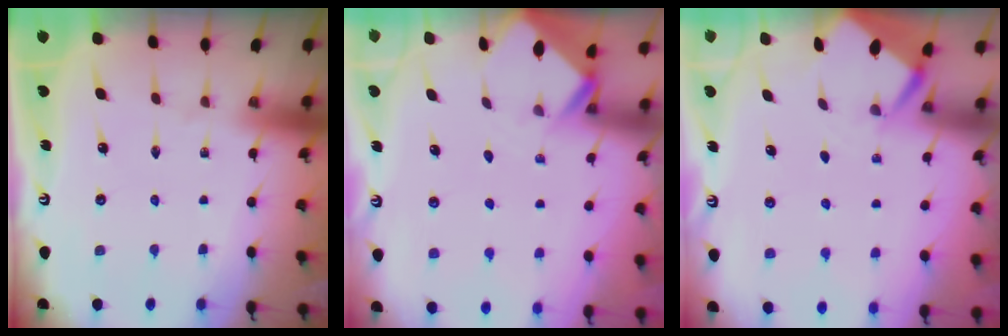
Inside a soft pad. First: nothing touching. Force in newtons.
{"total": 2.6, "press": 2.6, "slide": 0.1}
{"total": 2.4, "press": 2.4, "slide": 0.1}